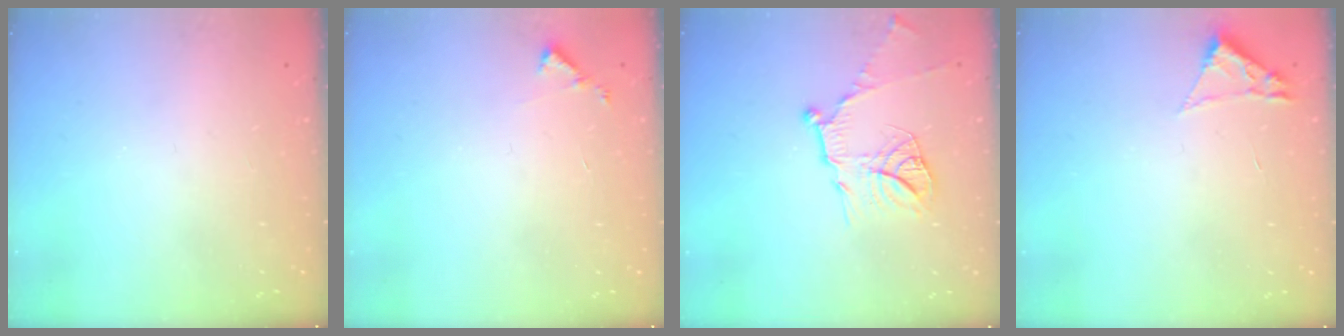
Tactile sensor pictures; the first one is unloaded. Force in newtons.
{"total": 3.6, "press": 3.6, "slide": 0.3}
{"total": 13.4, "press": 13.3, "slide": 1.2}
{"total": 1.8, "press": 1.8, "slide": 0.2}